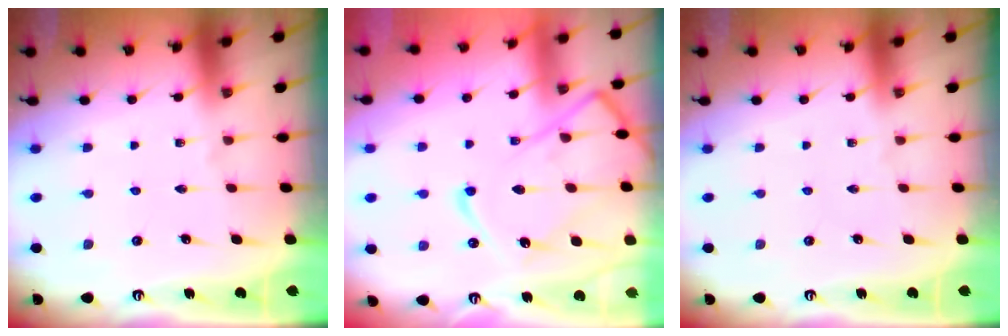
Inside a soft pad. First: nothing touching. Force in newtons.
{"total": 13.9, "press": 13.9, "slide": 0.9}
{"total": 0.0}